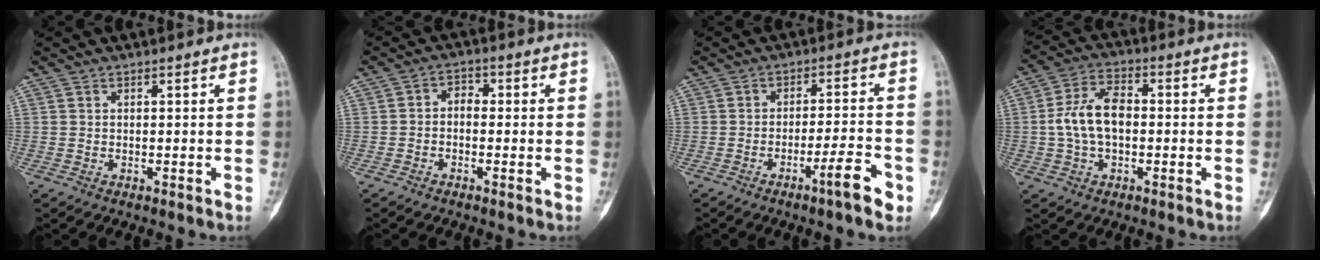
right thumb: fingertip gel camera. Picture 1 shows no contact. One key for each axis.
{"total": 2.9, "fx": -0.6, "fy": 2.1, "fz": 1.8, "tx": -0.010, "ty": 0.017, "tz": -0.023}
{"total": 7.0, "fx": -3.9, "fy": 0.8, "fz": 5.7, "tx": -0.089, "ty": 0.026, "tz": -0.058}
{"total": 9.6, "fx": -0.4, "fy": 5.8, "fz": 7.7, "tx": -0.139, "ty": 0.025, "tz": -0.015}